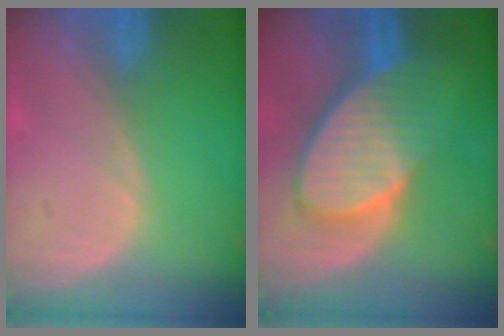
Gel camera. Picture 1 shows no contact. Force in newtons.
{"total": 9.1, "press": 8.1, "slide": 4.0}